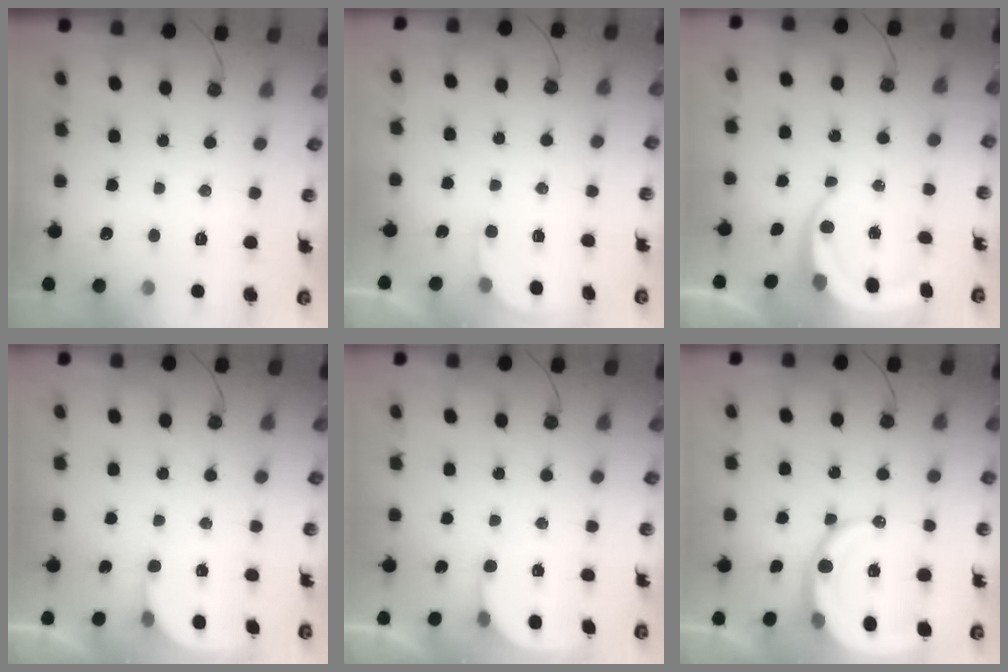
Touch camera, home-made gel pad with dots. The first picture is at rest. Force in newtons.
{"total": 2.1, "press": 2.1, "slide": 0.1}
{"total": 6.3, "press": 6.3, "slide": 0.8}
{"total": 1.6, "press": 1.6, "slide": 0.3}
{"total": 1.6, "press": 1.6, "slide": 0.3}
{"total": 13.2, "press": 13.1, "slide": 1.7}